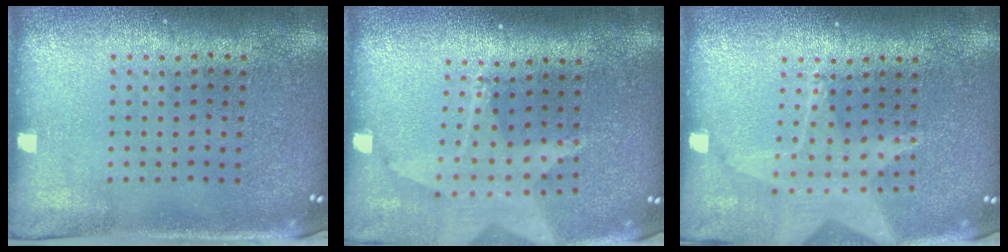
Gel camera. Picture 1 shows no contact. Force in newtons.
{"total": 1.8, "press": 1.5, "slide": 1.0}
{"total": 1.4, "press": 1.4, "slide": 0.3}